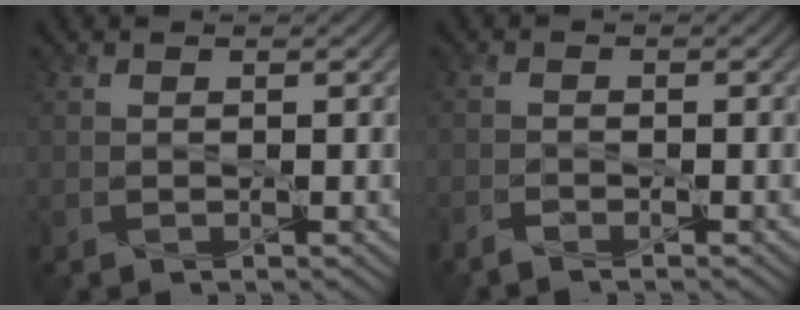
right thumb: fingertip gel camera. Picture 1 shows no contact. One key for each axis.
{"total": 1.6, "fx": -1.5, "fy": 0.2, "fz": 0.5, "tx": -0.013, "ty": -0.003, "tz": -0.036}